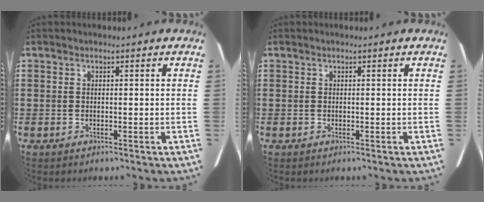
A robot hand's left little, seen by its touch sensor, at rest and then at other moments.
{"total": 0.0}